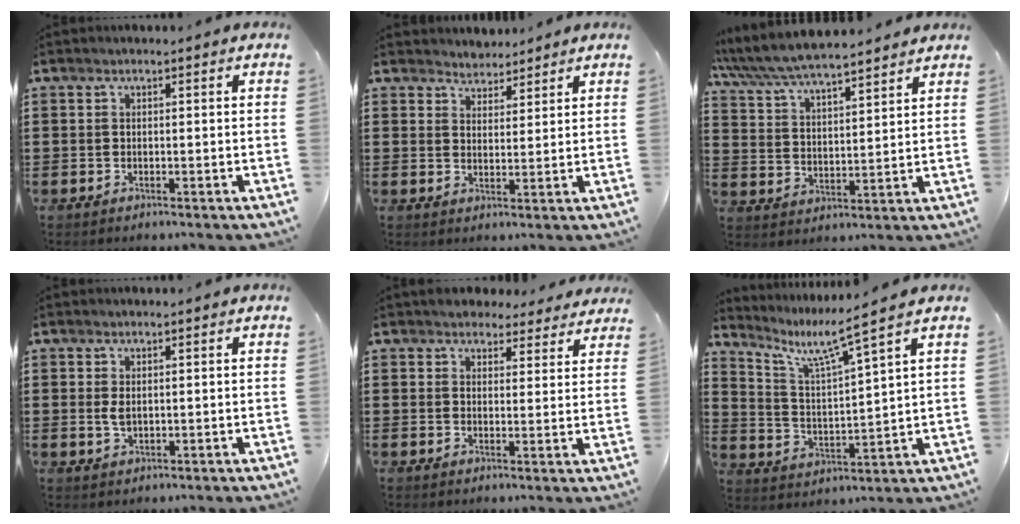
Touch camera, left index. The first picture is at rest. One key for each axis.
{"total": 3.2, "fx": 2.9, "fy": 1.2, "fz": -0.6, "tx": -0.003, "ty": -0.004, "tz": 0.054}
{"total": 6.1, "fx": 5.9, "fy": 0.2, "fz": 1.6, "tx": -0.057, "ty": -0.034, "tz": 0.102}
{"total": 2.0, "fx": 0.2, "fy": 1.0, "fz": 1.7, "tx": -0.044, "ty": 0.000, "tz": 0.002}
{"total": 4.0, "fx": 3.8, "fy": 1.2, "fz": 0.4, "tx": -0.015, "ty": -0.010, "tz": 0.069}
{"total": 6.7, "fx": 5.3, "fy": 0.1, "fz": 4.1, "tx": -0.107, "ty": -0.040, "tz": 0.082}